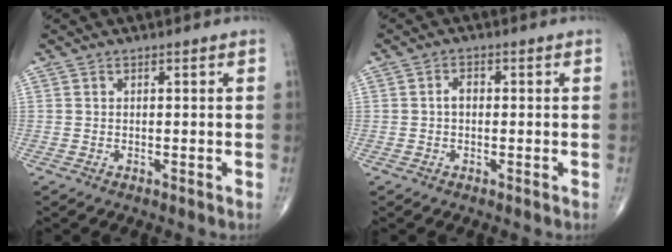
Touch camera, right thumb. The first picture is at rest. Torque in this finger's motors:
{"motor_torque": [0.28, -0.06, 0.44, 0.06, 0.00]}